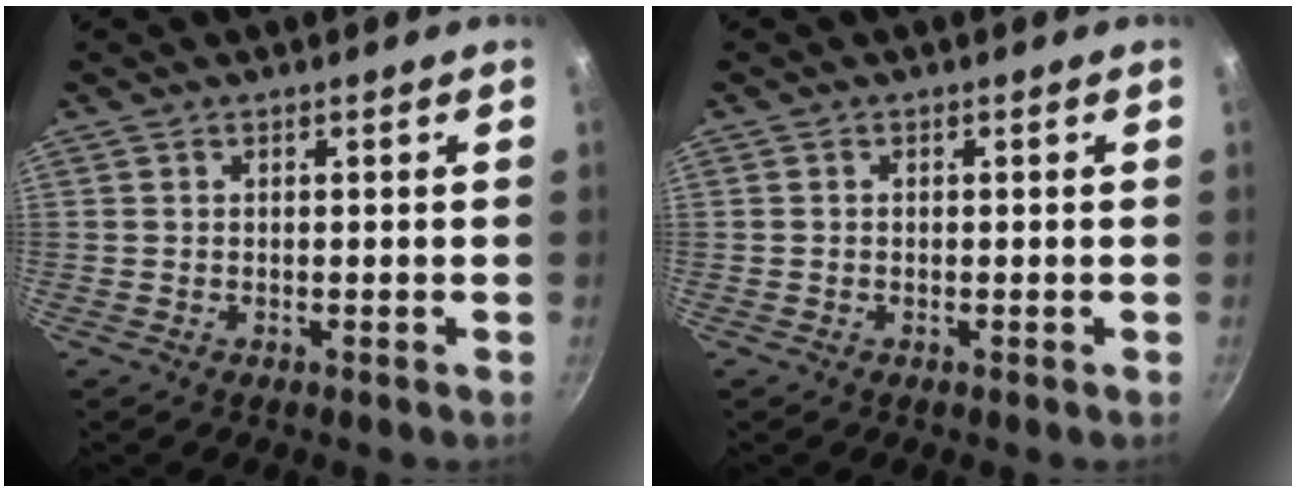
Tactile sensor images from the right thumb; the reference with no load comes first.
{"total": 0.0}